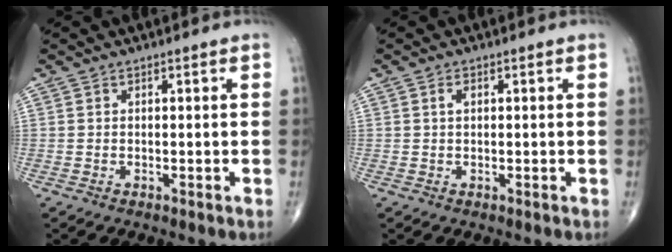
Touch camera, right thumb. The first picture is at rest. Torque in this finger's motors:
{"motor_torque": [0.19, 0.61, 0.09, 0.14, -0.01]}